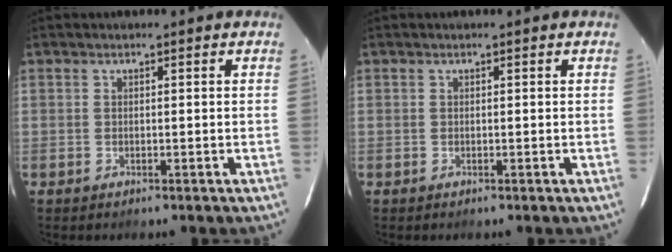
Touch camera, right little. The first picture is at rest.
{"total": 0.0}